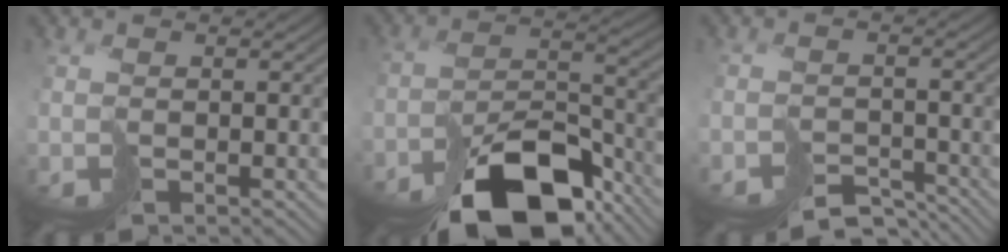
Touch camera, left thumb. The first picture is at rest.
{"total": 14.6, "force": [-11.0, 5.6, 7.8], "torque": [-0.126, -0.010, -0.175]}
{"total": 5.0, "force": [-4.8, 1.1, 0.5], "torque": [0.005, -0.009, -0.074]}